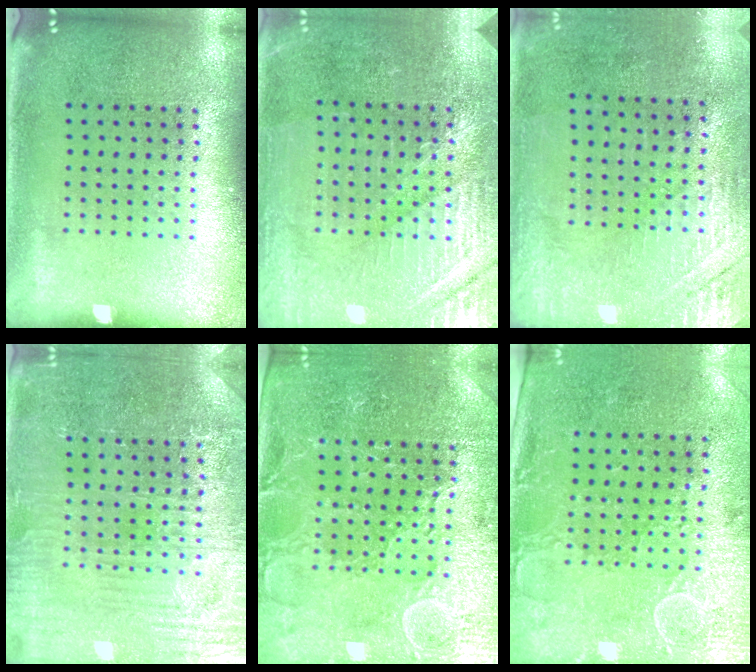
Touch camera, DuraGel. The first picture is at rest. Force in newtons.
{"total": 3.4, "press": 3.4, "slide": 0.7}
{"total": 2.7, "press": 2.4, "slide": 1.2}
{"total": 3.8, "press": 3.7, "slide": 0.6}
{"total": 3.8, "press": 3.7, "slide": 0.9}
{"total": 2.9, "press": 2.4, "slide": 1.7}